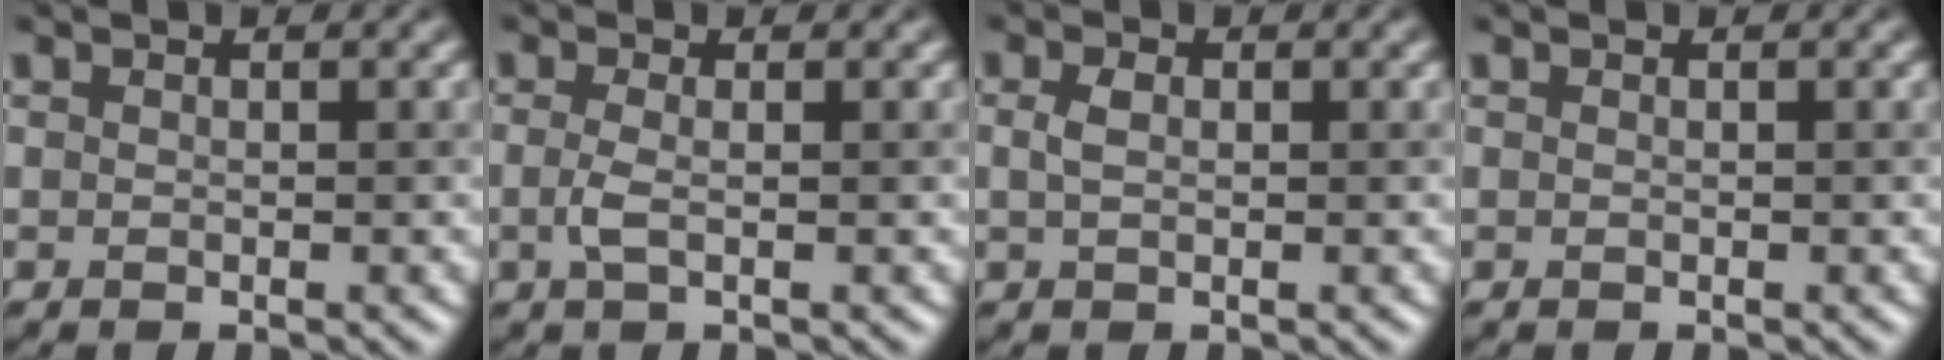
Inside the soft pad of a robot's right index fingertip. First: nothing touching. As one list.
[{"total": 1.6, "force": [-0.2, 0.5, 1.5], "torque": [-0.034, -0.003, -0.007]}, {"total": 1.4, "force": [0.2, 0.8, 1.1], "torque": [-0.026, 0.002, 0.002]}, {"total": 0.0}]